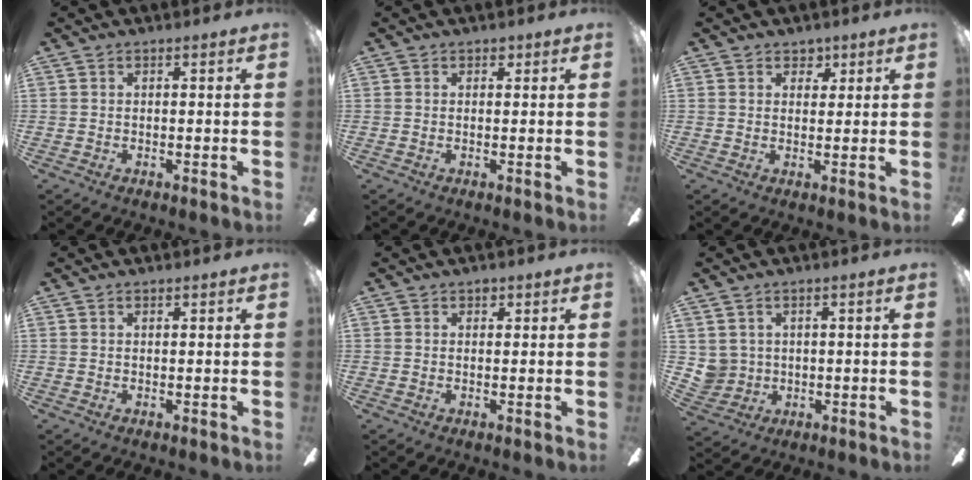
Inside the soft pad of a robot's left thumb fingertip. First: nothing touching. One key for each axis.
{"total": 1.1, "fx": 0.7, "fy": 0.8, "fz": 0.3, "tx": 0.002, "ty": 0.000, "tz": 0.011}
{"total": 3.3, "fx": 2.2, "fy": 2.2, "fz": 1.0, "tx": -0.001, "ty": -0.007, "tz": 0.036}
{"total": 0.7, "fx": 0.6, "fy": 0.3, "fz": 0.3, "tx": -0.007, "ty": 0.001, "tz": 0.010}
{"total": 1.4, "fx": 0.9, "fy": 0.9, "fz": 0.4, "tx": -0.001, "ty": -0.002, "tz": 0.015}
{"total": 4.1, "fx": 1.8, "fy": 3.7, "fz": 0.2, "tx": -0.021, "ty": 0.002, "tz": 0.038}